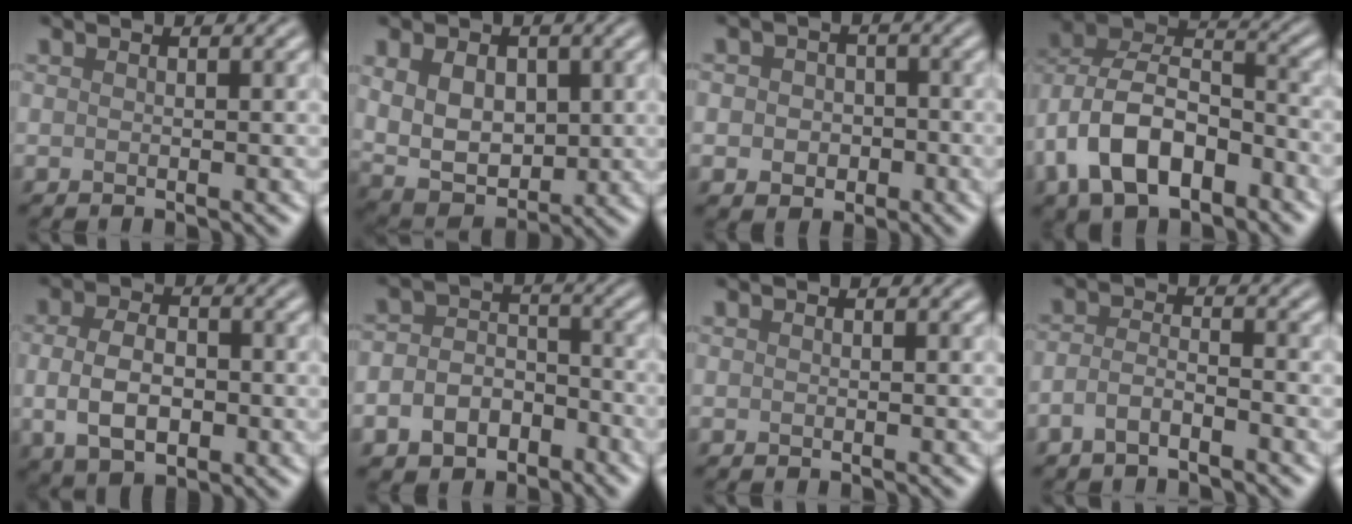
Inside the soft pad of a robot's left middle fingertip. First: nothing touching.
{"total": 6.2, "force": [0.9, 4.3, 4.4], "torque": [-0.088, -0.008, 0.022]}
{"total": 3.5, "force": [-0.4, 3.1, 1.6], "torque": [-0.003, 0.001, -0.025]}
{"total": 10.2, "force": [-4.0, 6.2, 7.1], "torque": [-0.135, 0.009, -0.081]}
{"total": 5.2, "force": [-0.5, 3.1, 4.1], "torque": [-0.079, -0.006, -0.012]}
{"total": 4.8, "force": [-2.5, 3.3, 2.4], "torque": [-0.041, 0.000, -0.044]}
{"total": 0.0}
{"total": 2.2, "force": [-1.5, 0.7, 1.5], "torque": [-0.031, 0.004, -0.035]}